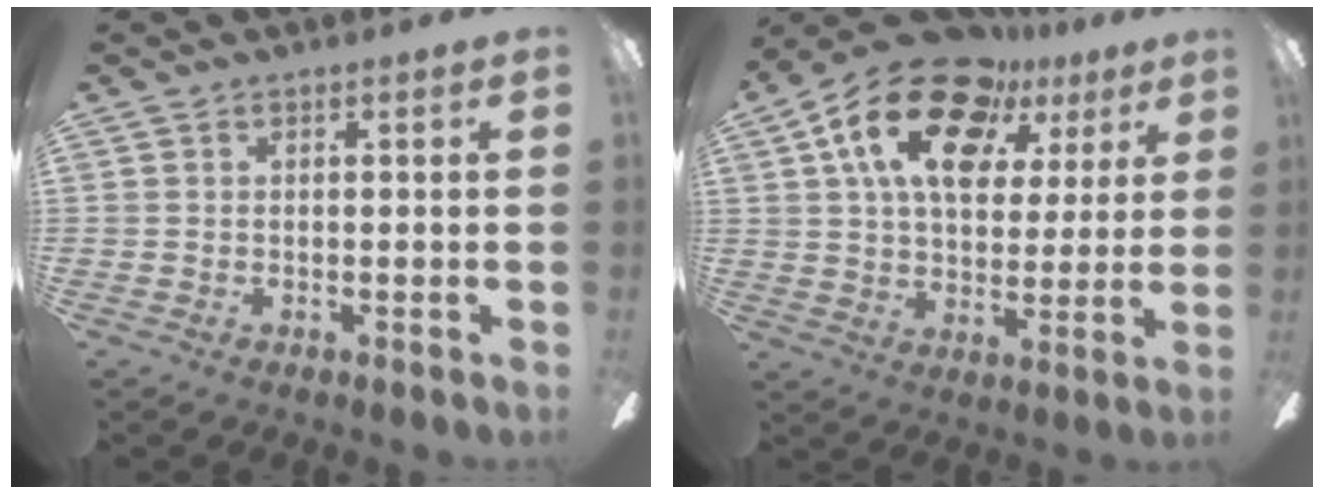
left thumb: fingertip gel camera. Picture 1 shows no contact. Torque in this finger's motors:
{"motor_torque": [0.33, 0.56, 1.40, -1.37, 0.41]}